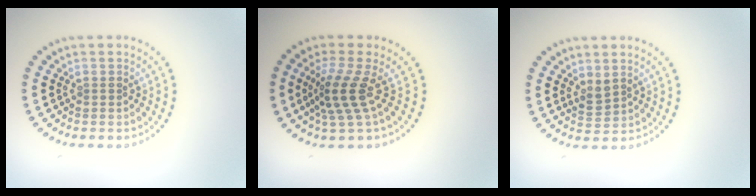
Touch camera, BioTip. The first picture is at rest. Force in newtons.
{"total": 3.5, "press": 2.5, "slide": 2.5}
{"total": 1.3, "press": 1.3, "slide": 0.5}